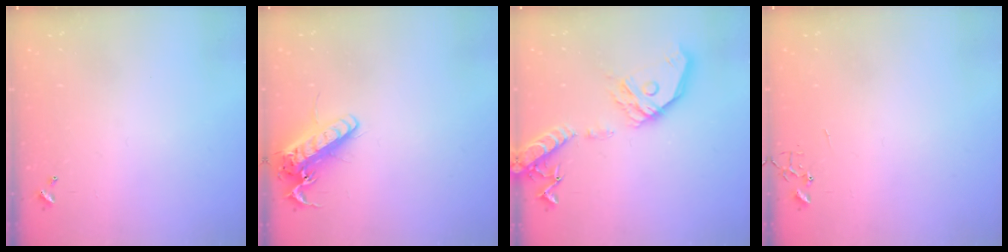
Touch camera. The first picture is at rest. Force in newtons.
{"total": 15.0, "press": 14.7, "slide": 2.8}
{"total": 20.0, "press": 19.7, "slide": 3.5}
{"total": 0.0}